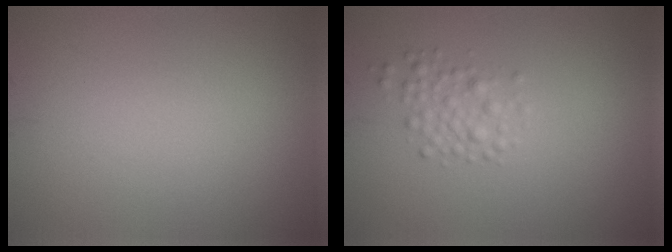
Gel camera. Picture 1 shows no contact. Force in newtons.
{"total": 2.0, "press": 2.0, "slide": 0.0}